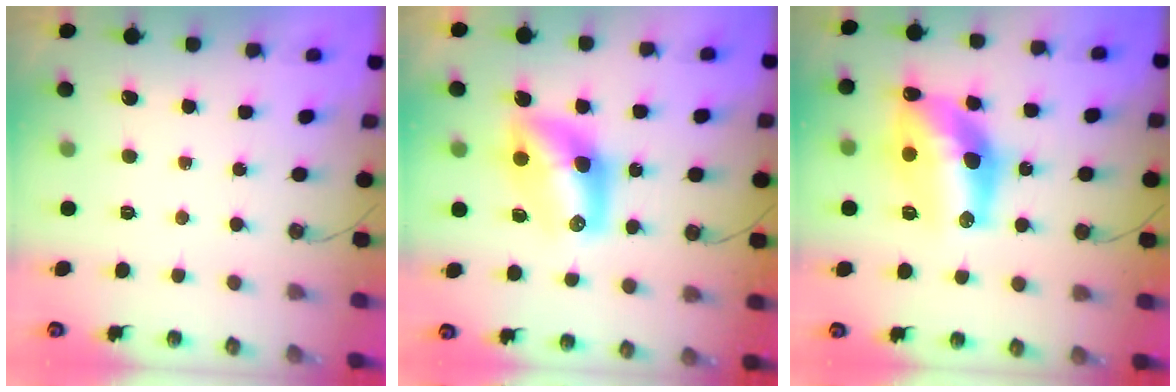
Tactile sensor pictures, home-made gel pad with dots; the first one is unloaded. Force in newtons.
{"total": 11.6, "press": 11.6, "slide": 0.8}
{"total": 16.3, "press": 16.2, "slide": 1.5}